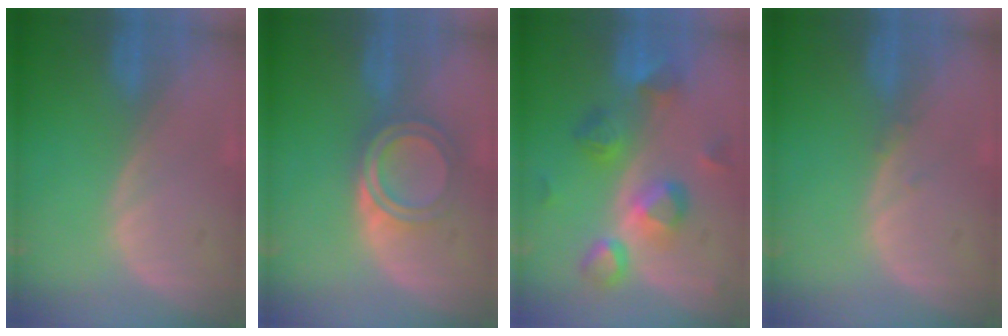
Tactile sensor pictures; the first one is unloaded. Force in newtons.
{"total": 5.3, "press": 4.9, "slide": 2.1}
{"total": 8.1, "press": 8.0, "slide": 1.5}
{"total": 0.6, "press": 0.5, "slide": 0.1}